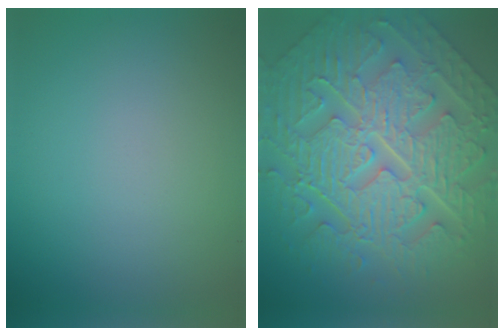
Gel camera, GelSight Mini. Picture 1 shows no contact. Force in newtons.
{"total": 11.5, "press": 7.8, "slide": 8.5}